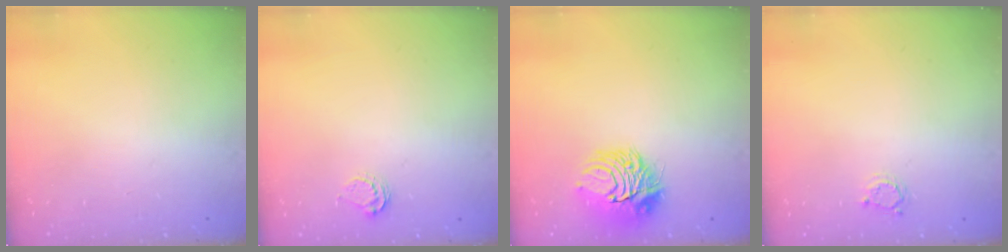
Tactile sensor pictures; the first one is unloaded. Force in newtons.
{"total": 4.8, "press": 4.7, "slide": 0.4}
{"total": 10.0, "press": 10.0, "slide": 0.2}
{"total": 2.5, "press": 2.5, "slide": 0.4}